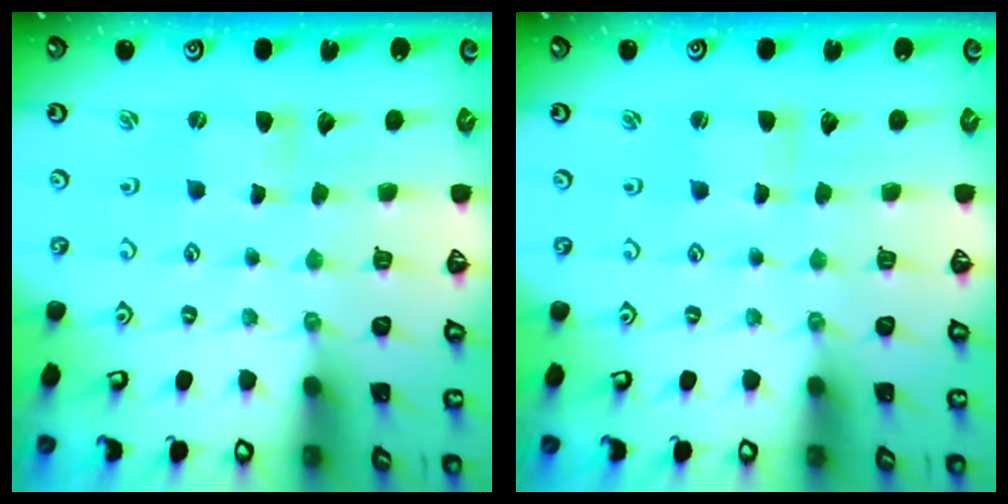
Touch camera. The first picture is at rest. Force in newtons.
{"total": 1.2, "press": 1.1, "slide": 0.3}